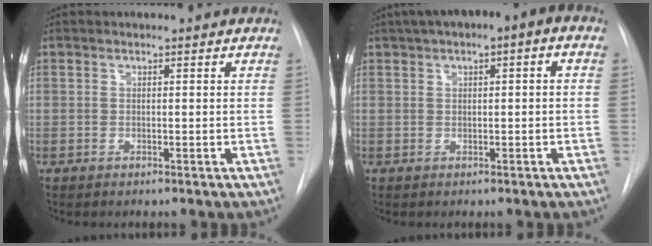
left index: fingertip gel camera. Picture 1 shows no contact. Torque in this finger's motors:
{"motor_torque": [0.23, -1.01, -0.41, 0.03]}